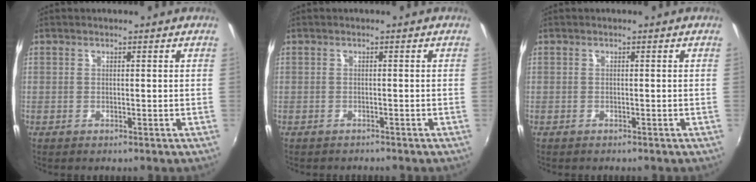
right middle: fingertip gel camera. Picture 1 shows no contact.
{"total": 1.6, "force": [-1.5, 0.5, 0.3], "torque": [-0.011, -0.007, -0.023]}
{"total": 0.8, "force": [-0.7, 0.3, 0.2], "torque": [-0.005, -0.001, -0.012]}